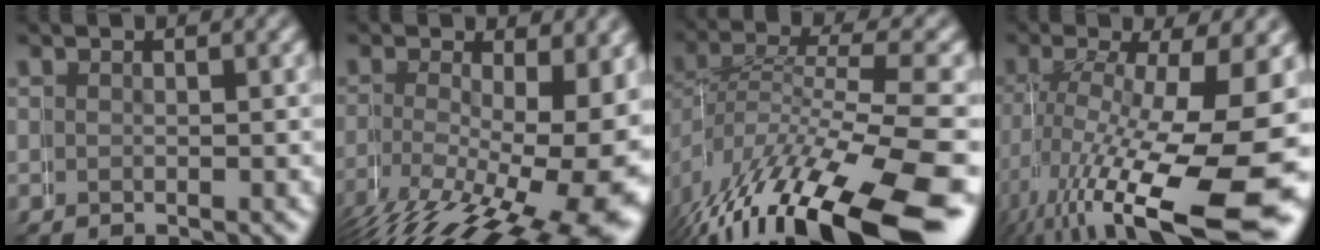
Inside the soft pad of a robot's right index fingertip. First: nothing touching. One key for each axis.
{"total": 7.9, "fx": -2.1, "fy": 3.1, "fz": 7.0, "tx": -0.096, "ty": -0.031, "tz": -0.011}
{"total": 9.6, "fx": -5.5, "fy": 3.8, "fz": 6.9, "tx": -0.135, "ty": -0.028, "tz": -0.063}
{"total": 10.6, "fx": -3.8, "fy": 4.2, "fz": 8.9, "tx": -0.149, "ty": -0.040, "tz": -0.029}